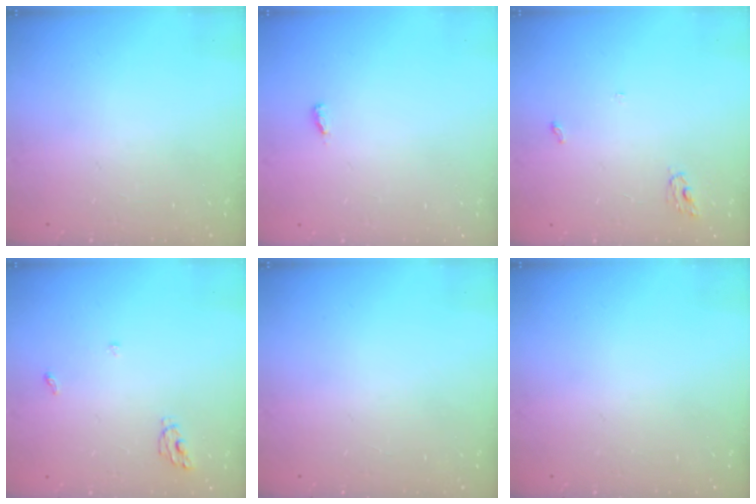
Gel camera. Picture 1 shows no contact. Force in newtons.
{"total": 2.6, "press": 2.4, "slide": 1.0}
{"total": 3.4, "press": 3.3, "slide": 0.3}
{"total": 4.6, "press": 4.6, "slide": 0.5}
{"total": 0.0}
{"total": 0.0}